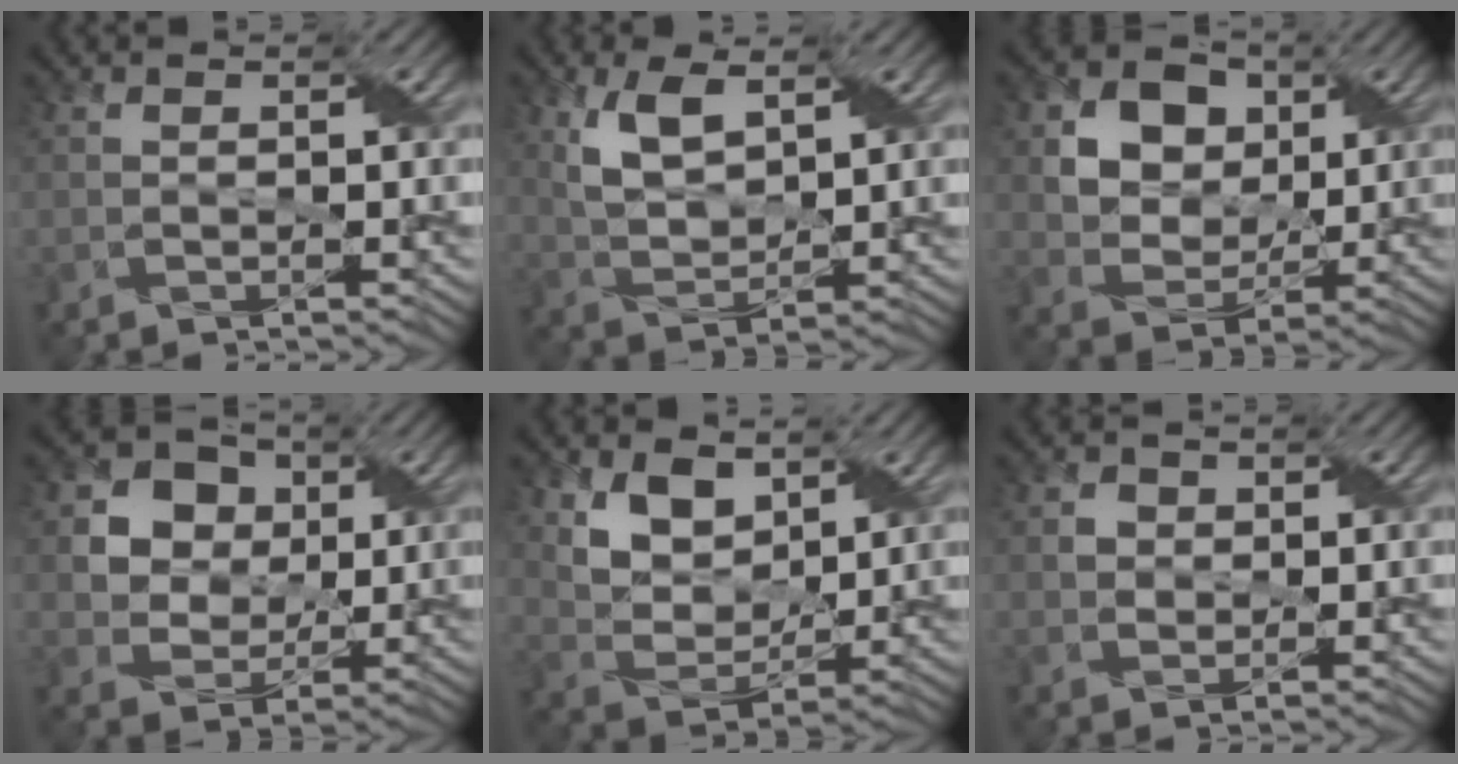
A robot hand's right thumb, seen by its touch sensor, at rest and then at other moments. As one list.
[{"total": 6.2, "force": [2.9, 3.1, 4.5], "torque": [-0.108, -0.002, 0.058]}, {"total": 9.4, "force": [3.6, 7.4, 4.6], "torque": [-0.137, 0.002, 0.071]}, {"total": 8.0, "force": [2.6, 6.7, 3.6], "torque": [-0.106, 0.005, 0.037]}, {"total": 7.0, "force": [3.6, 4.6, 3.8], "torque": [-0.097, -0.014, 0.059]}, {"total": 1.9, "force": [0.4, 1.7, 0.6], "torque": [-0.013, -0.001, 0.004]}]